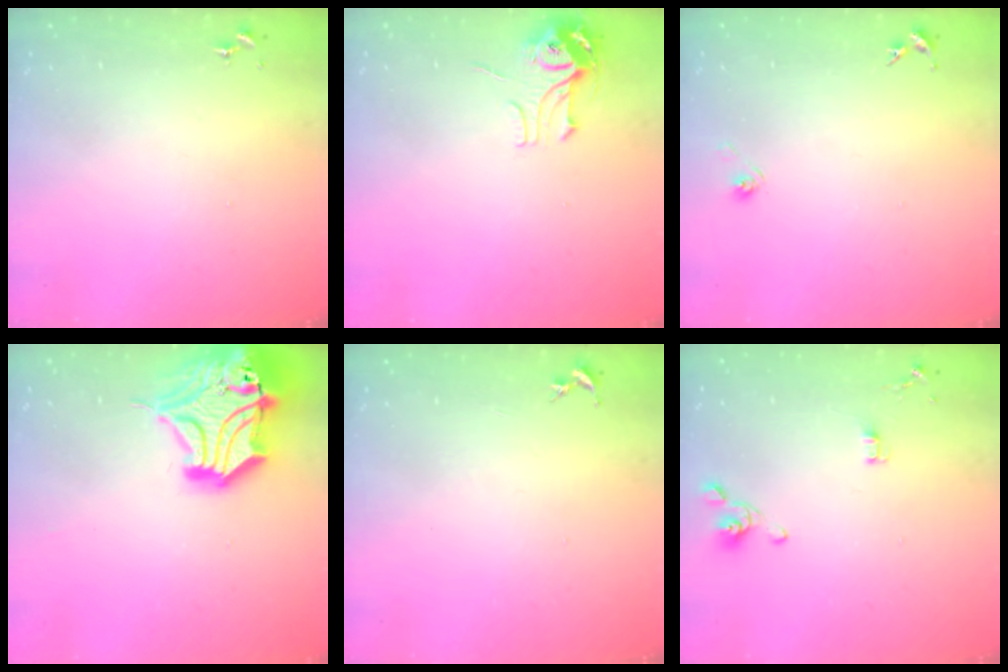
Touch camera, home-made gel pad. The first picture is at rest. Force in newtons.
{"total": 8.0, "press": 8.0, "slide": 0.4}
{"total": 3.0, "press": 2.5, "slide": 1.7}
{"total": 23.1, "press": 22.8, "slide": 3.6}
{"total": 0.0}
{"total": 5.4, "press": 4.7, "slide": 2.7}